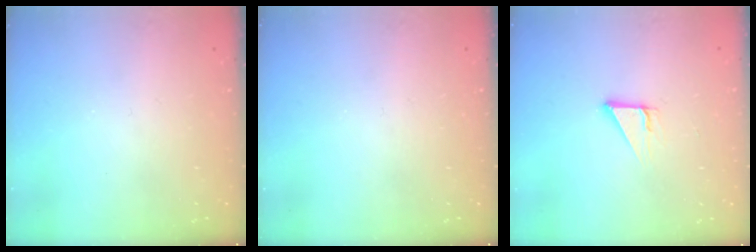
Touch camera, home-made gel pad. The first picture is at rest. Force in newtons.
{"total": 0.0}
{"total": 3.3, "press": 3.2, "slide": 0.3}